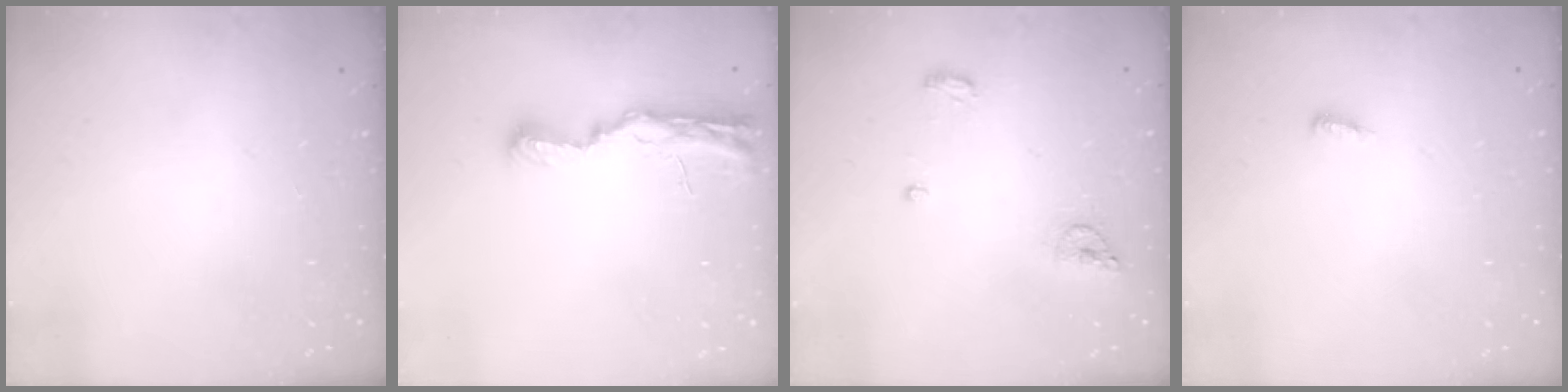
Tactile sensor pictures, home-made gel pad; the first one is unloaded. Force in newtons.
{"total": 8.8, "press": 8.7, "slide": 0.9}
{"total": 10.0, "press": 7.3, "slide": 6.9}
{"total": 3.8, "press": 3.8, "slide": 0.4}